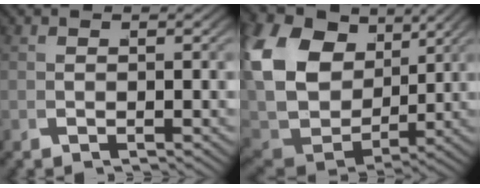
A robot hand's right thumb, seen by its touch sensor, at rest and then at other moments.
{"total": 14.7, "force": [2.3, 10.9, 9.6], "torque": [-0.230, -0.036, 0.051]}